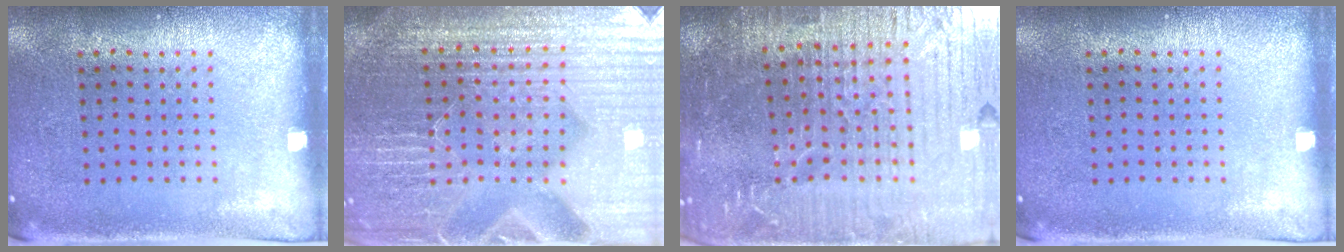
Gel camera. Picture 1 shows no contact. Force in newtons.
{"total": 6.1, "press": 5.5, "slide": 2.7}
{"total": 7.0, "press": 6.1, "slide": 3.4}
{"total": 0.0}